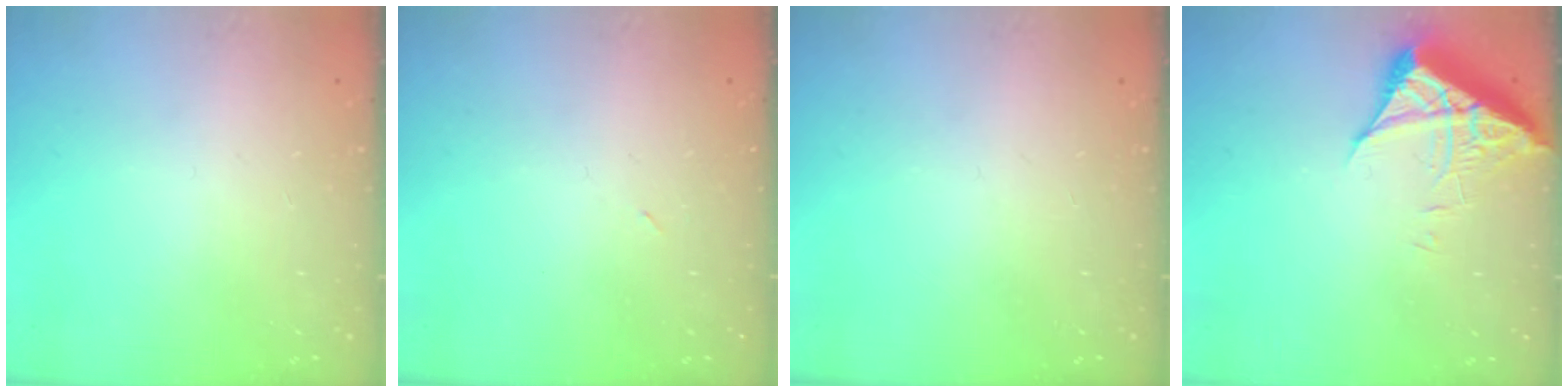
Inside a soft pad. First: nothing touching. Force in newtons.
{"total": 2.4, "press": 2.3, "slide": 0.8}
{"total": 0.0}
{"total": 6.1, "press": 6.1, "slide": 0.7}